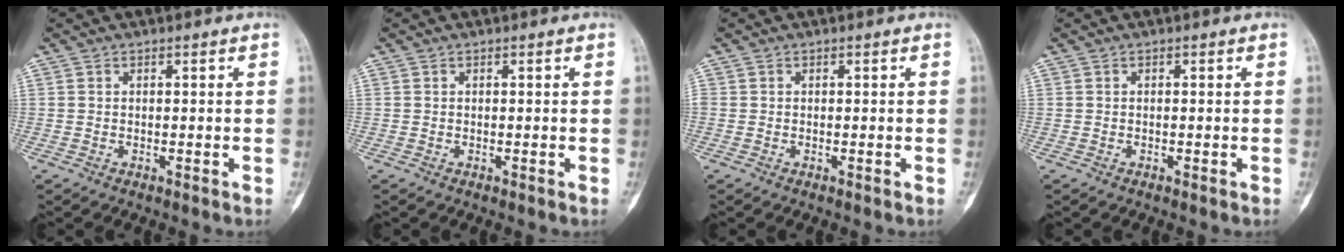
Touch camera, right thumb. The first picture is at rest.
{"total": 0.0}
{"total": 0.0}
{"total": 0.0}